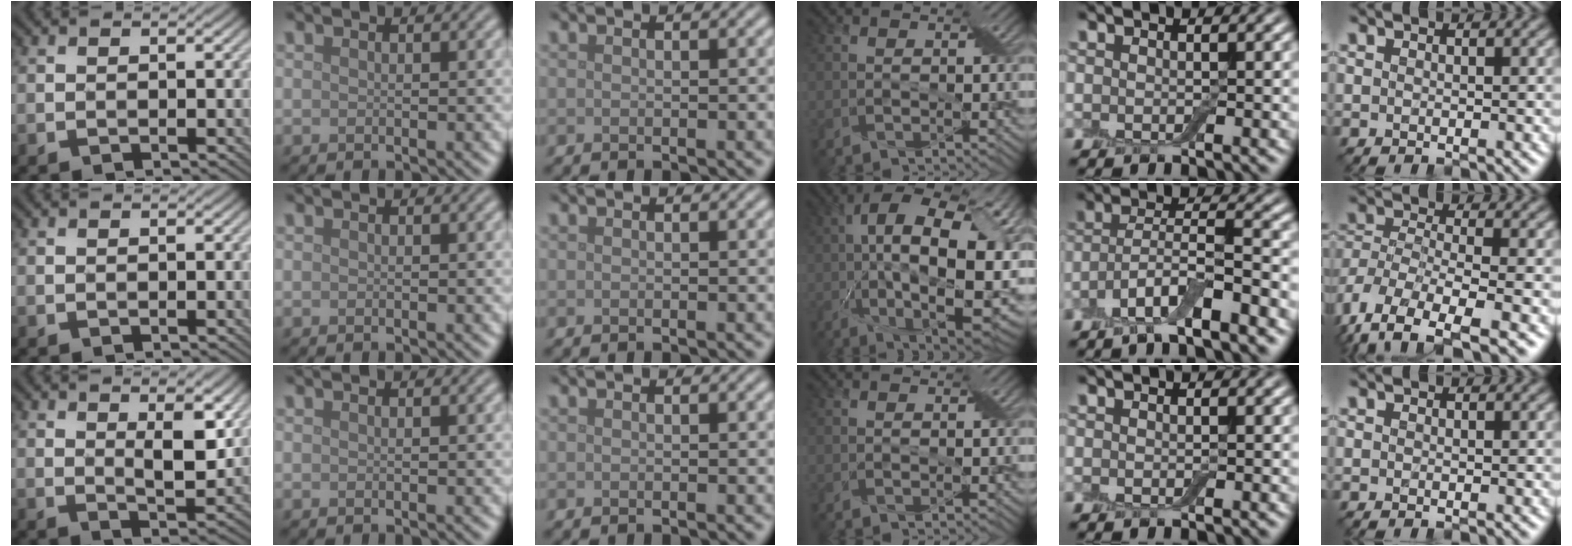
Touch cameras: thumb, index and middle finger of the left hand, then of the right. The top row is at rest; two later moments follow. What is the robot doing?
{"motion": "peel", "object": "adhesive wrap"}